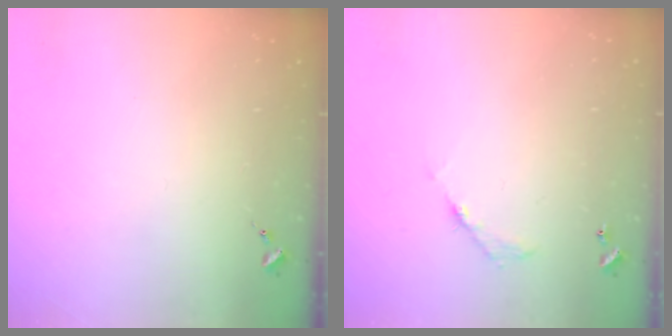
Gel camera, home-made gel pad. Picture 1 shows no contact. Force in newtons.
{"total": 5.8, "press": 5.8, "slide": 0.2}